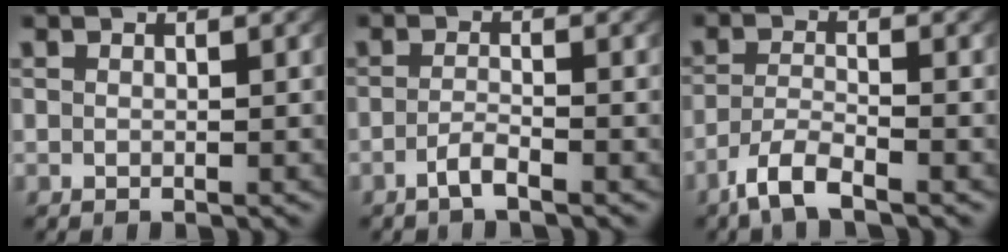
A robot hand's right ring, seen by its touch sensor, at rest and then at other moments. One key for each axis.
{"total": 1.9, "fx": -1.6, "fy": 0.0, "fz": 1.0, "tx": -0.028, "ty": -0.008, "tz": -0.028}
{"total": 3.3, "fx": -2.5, "fy": 0.8, "fz": 2.0, "tx": -0.050, "ty": -0.010, "tz": -0.040}